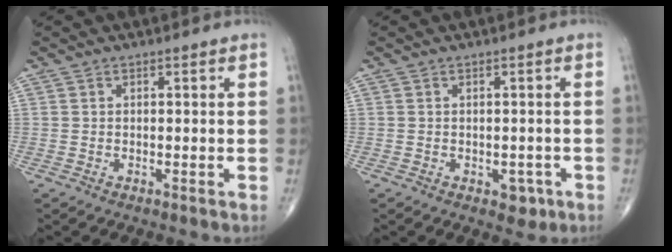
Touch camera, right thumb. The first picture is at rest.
{"total": 2.8, "force": [-1.2, 1.9, 1.6], "torque": [0.001, 0.004, -0.013]}